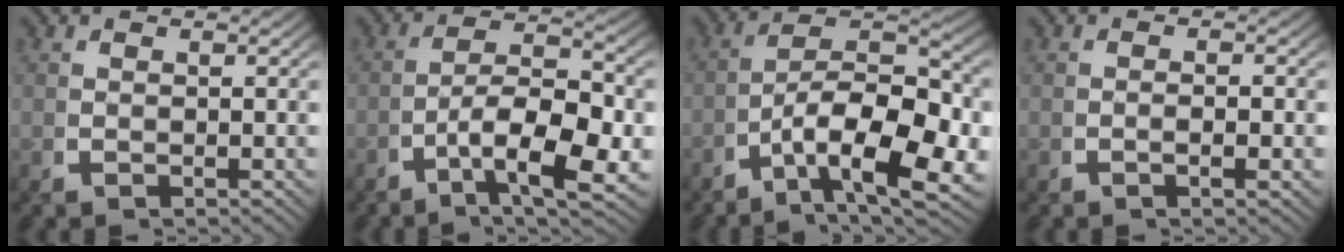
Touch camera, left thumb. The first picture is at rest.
{"total": 9.1, "force": [-1.9, 4.3, 7.8], "torque": [-0.132, -0.034, -0.021]}
{"total": 12.9, "force": [-2.1, 7.7, 10.1], "torque": [-0.169, -0.048, -0.019]}
{"total": 1.3, "force": [-0.3, 0.0, 1.3], "torque": [-0.022, 0.002, -0.008]}